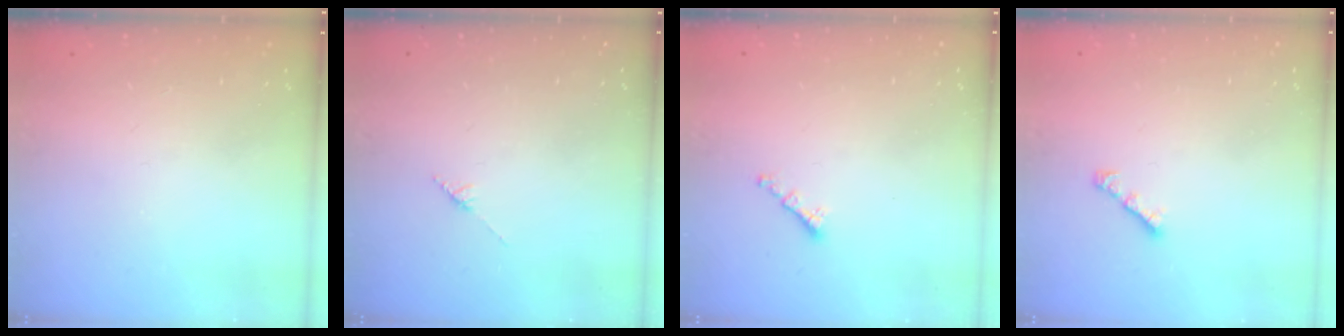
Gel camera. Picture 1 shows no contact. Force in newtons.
{"total": 2.8, "press": 2.8, "slide": 0.4}
{"total": 1.2, "press": 1.1, "slide": 0.5}
{"total": 2.6, "press": 2.5, "slide": 0.7}